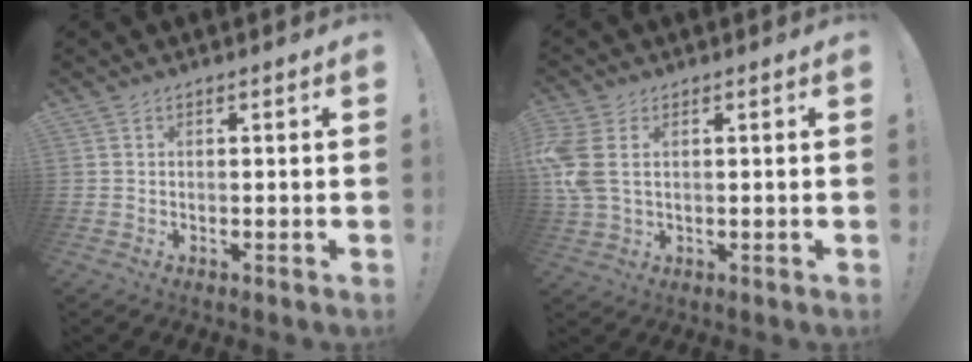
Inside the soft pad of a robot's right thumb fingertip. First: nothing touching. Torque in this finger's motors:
{"motor_torque": [0.26, 0.24, 1.10, -0.07, 0.27]}